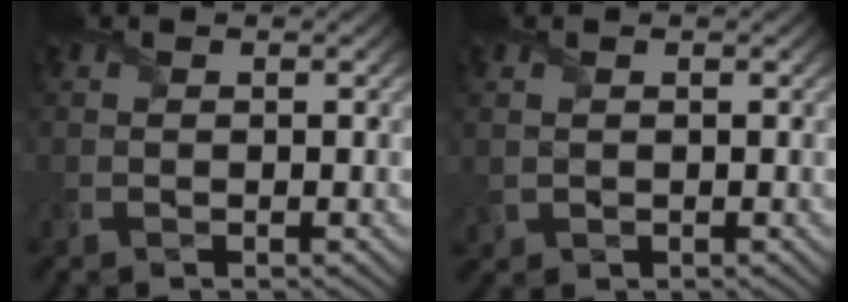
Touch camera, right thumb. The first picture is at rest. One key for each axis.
{"total": 0.8, "fx": 0.4, "fy": 0.7, "fz": 0.1, "tx": -0.011, "ty": -0.004, "tz": 0.011}